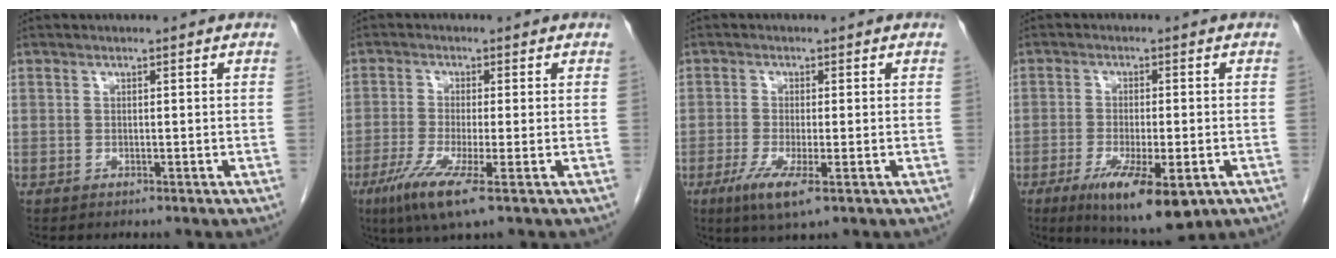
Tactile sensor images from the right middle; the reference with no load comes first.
{"total": 7.0, "force": [-3.6, 0.2, 6.0], "torque": [-0.123, -0.023, -0.065]}
{"total": 5.4, "force": [-2.6, 0.7, 4.7], "torque": [-0.093, -0.016, -0.043]}
{"total": 10.9, "force": [-5.5, 2.8, 9.0], "torque": [-0.144, -0.023, -0.078]}